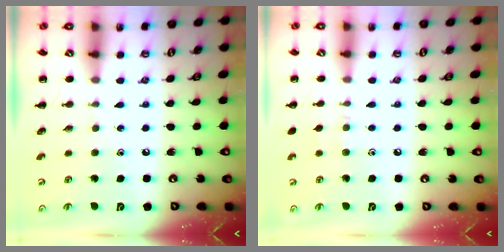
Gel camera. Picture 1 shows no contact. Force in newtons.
{"total": 4.8, "press": 4.5, "slide": 1.5}